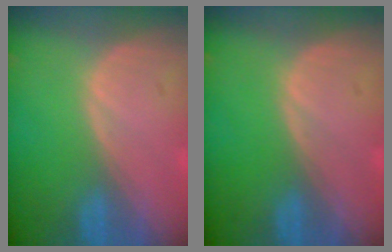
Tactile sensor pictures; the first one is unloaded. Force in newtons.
{"total": 0.0}